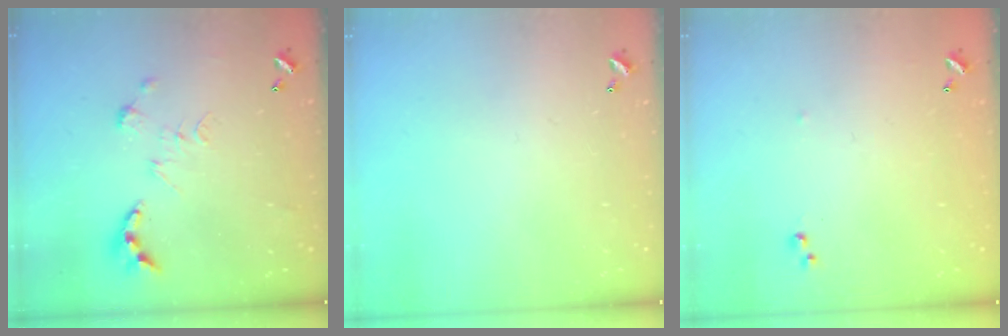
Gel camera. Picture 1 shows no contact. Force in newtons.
{"total": 0.0}
{"total": 5.4, "press": 5.4, "slide": 0.6}